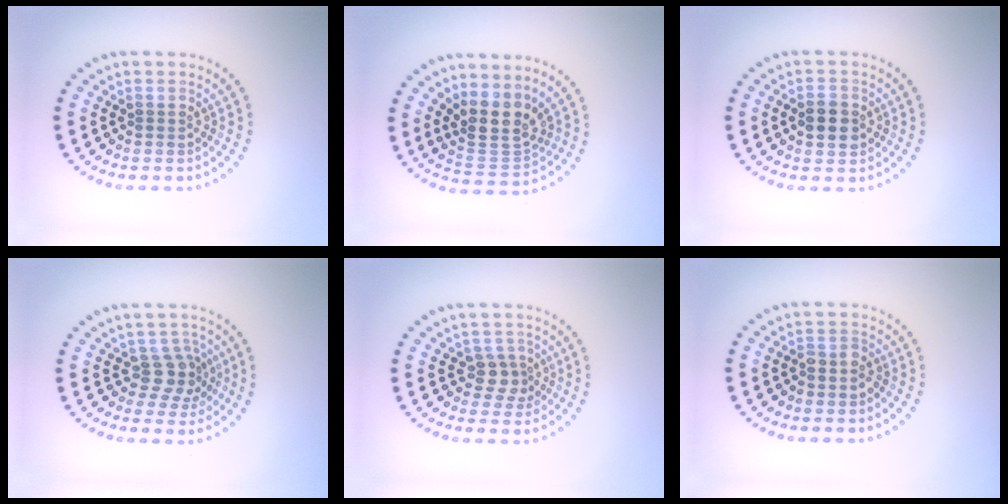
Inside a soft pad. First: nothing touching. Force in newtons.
{"total": 4.0, "press": 3.3, "slide": 2.2}
{"total": 2.9, "press": 2.9, "slide": 0.1}
{"total": 2.5, "press": 1.9, "slide": 1.7}
{"total": 2.1, "press": 1.6, "slide": 1.3}
{"total": 1.2, "press": 0.9, "slide": 0.8}